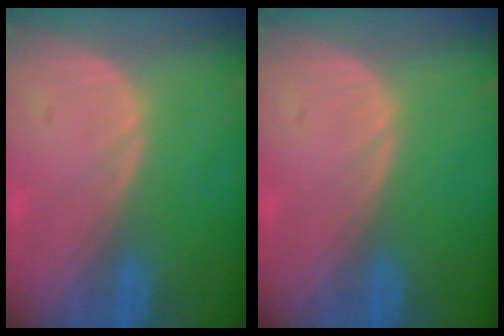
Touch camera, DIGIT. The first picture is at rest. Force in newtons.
{"total": 0.0}